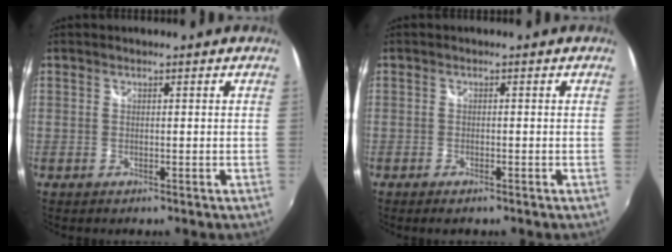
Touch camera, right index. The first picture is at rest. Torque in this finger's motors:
{"motor_torque": [0.15, 0.05, 0.10, 0.00]}